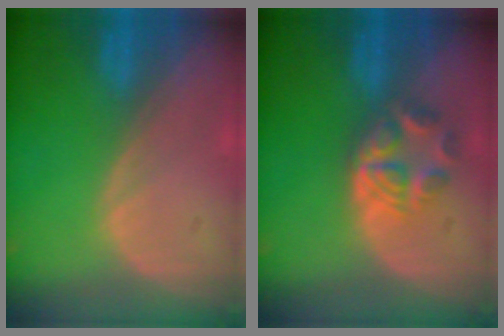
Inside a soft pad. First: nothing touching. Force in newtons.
{"total": 6.1, "press": 5.0, "slide": 3.4}